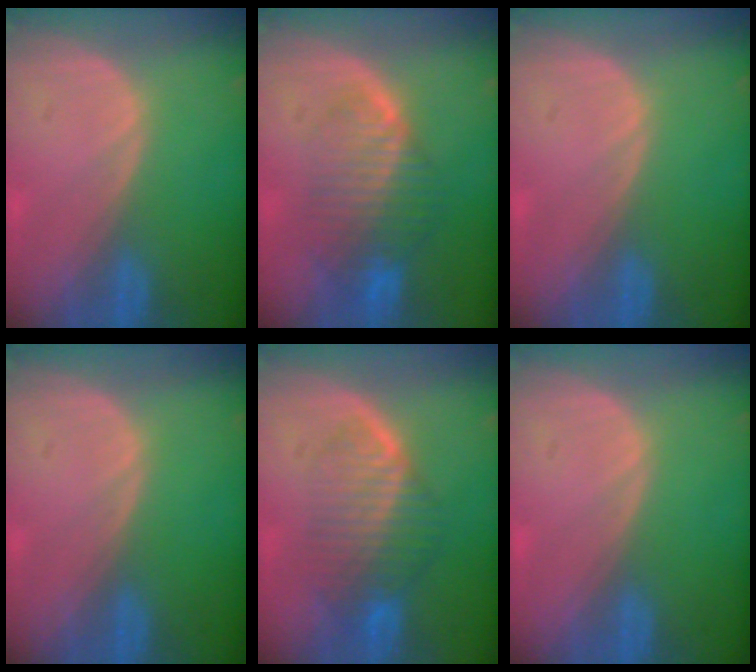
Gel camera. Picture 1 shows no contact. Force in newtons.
{"total": 8.4, "press": 7.3, "slide": 4.1}
{"total": 0.0}
{"total": 0.0}
{"total": 7.6, "press": 6.9, "slide": 3.2}
{"total": 0.0}